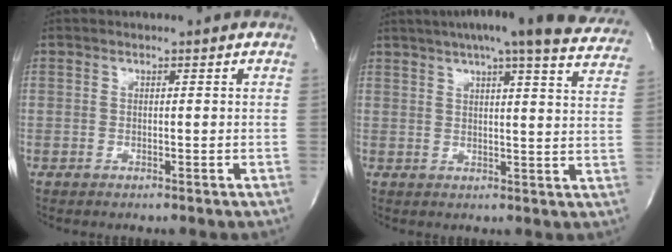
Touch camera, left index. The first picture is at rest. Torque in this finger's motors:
{"motor_torque": [0.11, -0.11, 0.44, 0.12]}